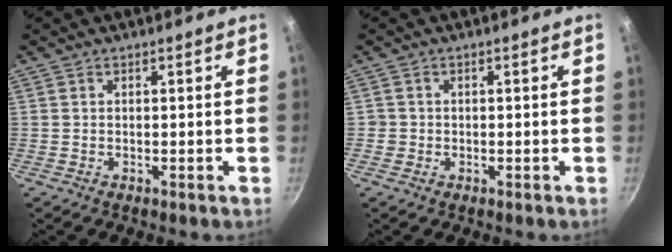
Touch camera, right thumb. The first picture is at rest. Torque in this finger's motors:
{"motor_torque": [-0.08, 0.20, 0.09, 0.18, 0.00]}